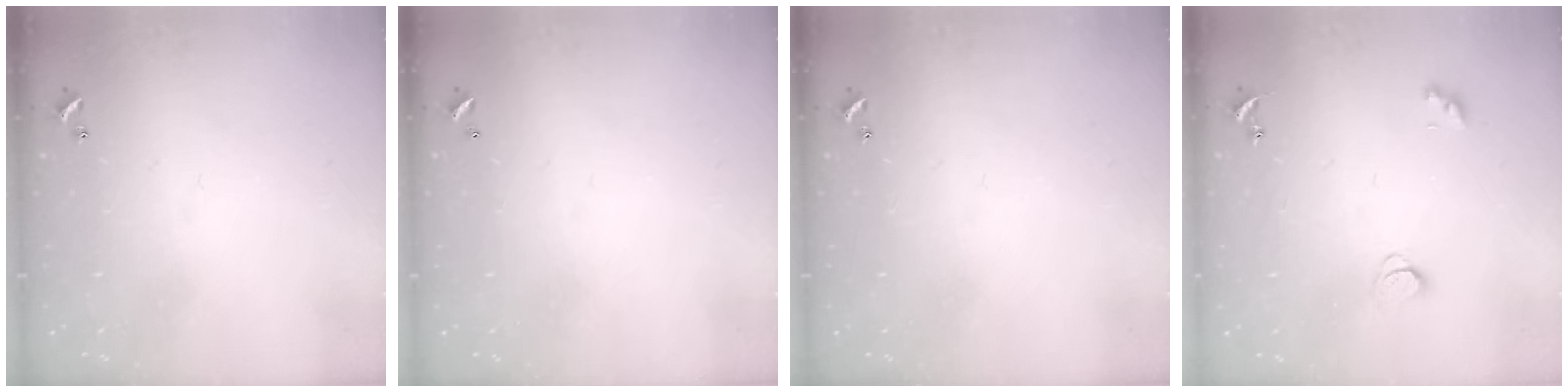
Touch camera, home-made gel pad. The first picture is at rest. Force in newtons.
{"total": 2.9, "press": 2.9, "slide": 0.1}
{"total": 0.0}
{"total": 1.8, "press": 1.8, "slide": 0.3}